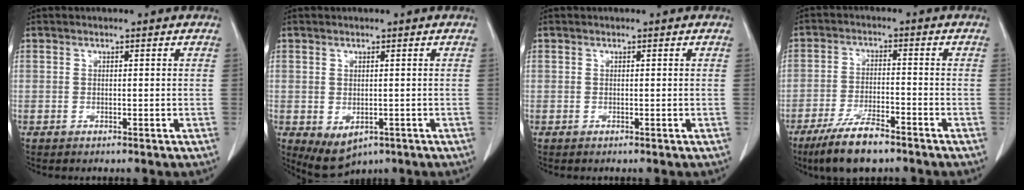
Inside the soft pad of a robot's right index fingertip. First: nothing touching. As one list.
[{"total": 4.6, "force": [-1.5, 3.0, 3.1], "torque": [-0.053, -0.010, -0.005]}, {"total": 0.0}, {"total": 8.8, "force": [-6.5, 2.2, 5.6], "torque": [-0.105, -0.014, -0.114]}]